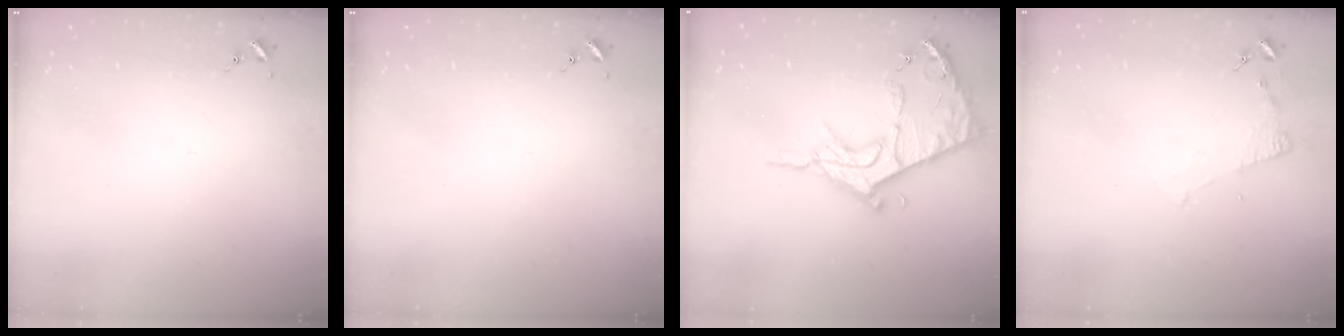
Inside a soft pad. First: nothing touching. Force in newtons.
{"total": 0.0}
{"total": 16.8, "press": 16.8, "slide": 1.3}
{"total": 4.6, "press": 4.6, "slide": 0.5}